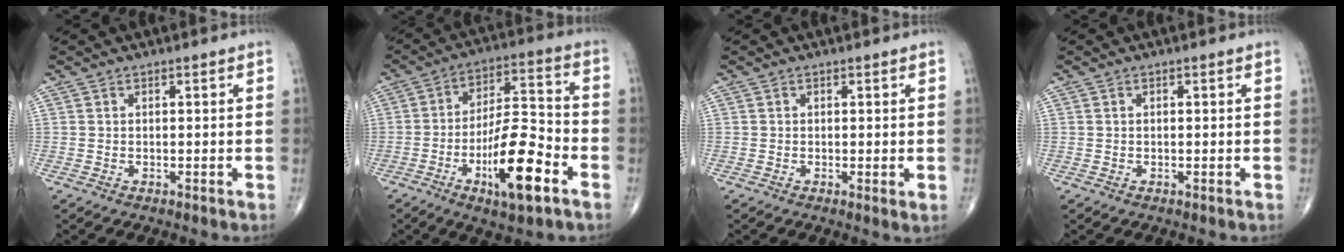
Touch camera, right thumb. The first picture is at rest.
{"total": 16.0, "force": [-6.7, 4.8, 13.7], "torque": [-0.225, 0.034, -0.109]}
{"total": 1.2, "force": [0.0, 0.3, 1.2], "torque": [-0.021, -0.007, -0.002]}
{"total": 0.0}